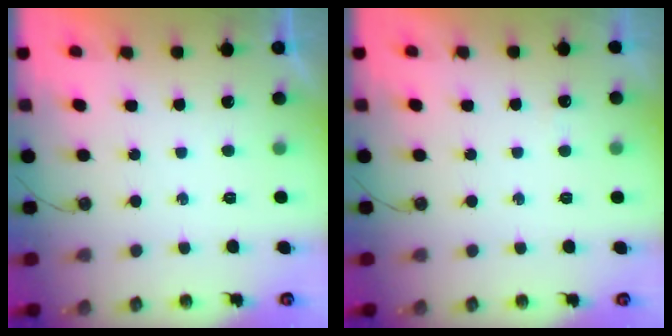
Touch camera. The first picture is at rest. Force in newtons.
{"total": 2.5, "press": 2.4, "slide": 0.5}